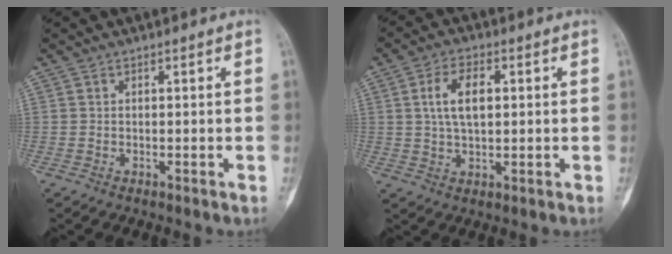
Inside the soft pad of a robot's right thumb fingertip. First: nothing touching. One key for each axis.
{"total": 7.7, "fx": 1.5, "fy": 4.1, "fz": 6.4, "tx": -0.110, "ty": 0.003, "tz": 0.027}